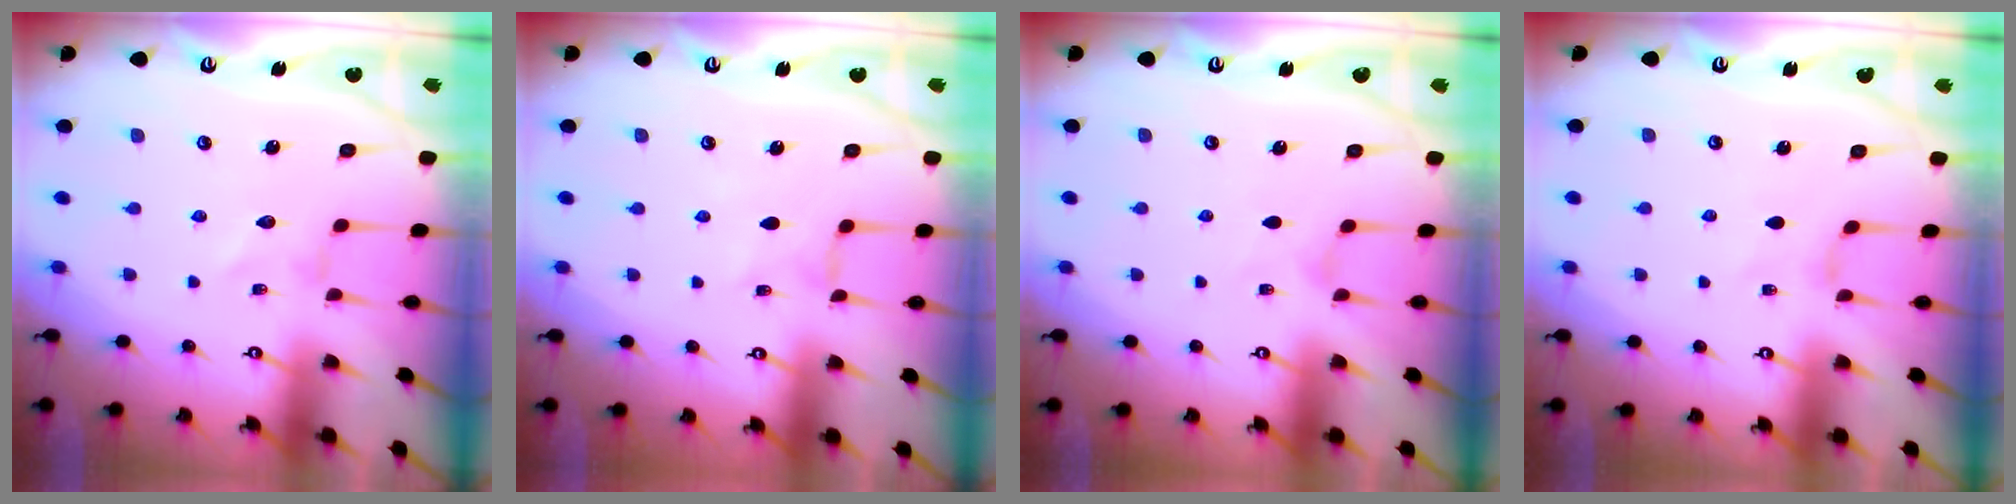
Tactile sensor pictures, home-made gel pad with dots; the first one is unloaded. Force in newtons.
{"total": 0.6, "press": 0.6, "slide": 0.2}
{"total": 0.9, "press": 0.8, "slide": 0.3}
{"total": 1.5, "press": 1.4, "slide": 0.4}